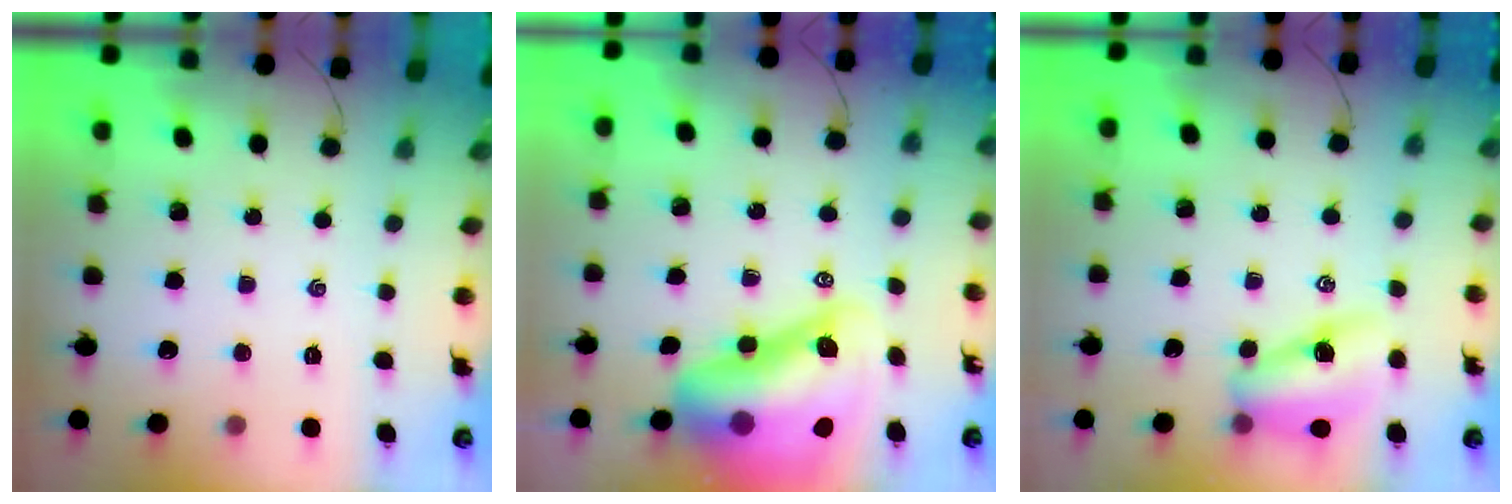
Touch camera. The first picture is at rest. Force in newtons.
{"total": 19.3, "press": 18.4, "slide": 5.6}
{"total": 9.9, "press": 9.8, "slide": 1.7}